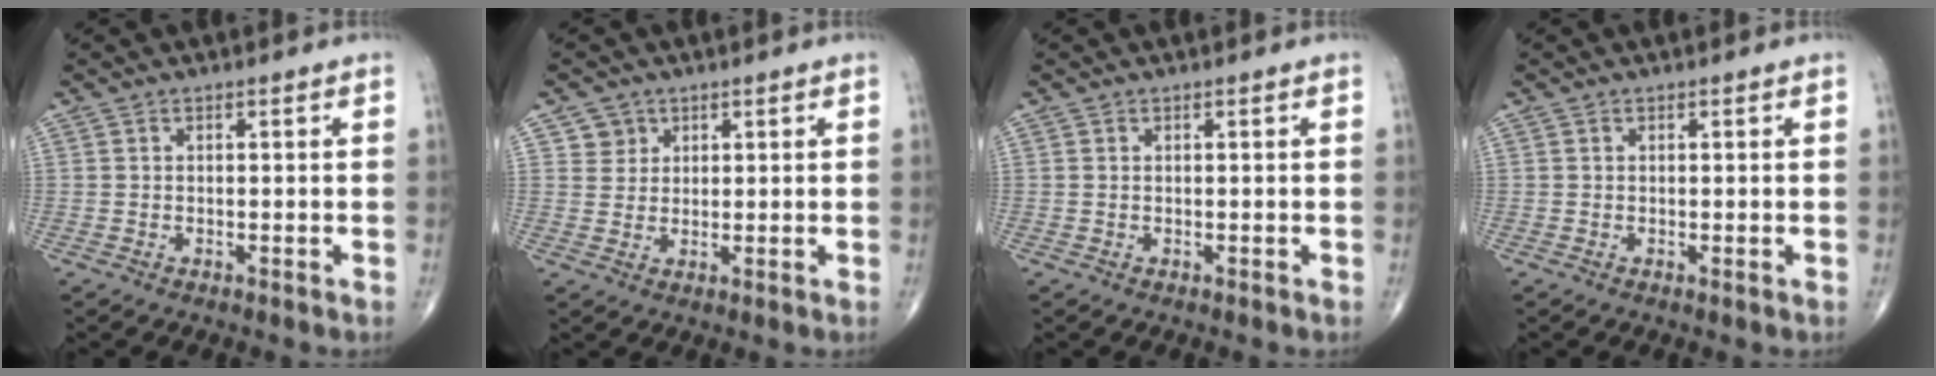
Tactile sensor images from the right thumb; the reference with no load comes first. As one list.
[{"total": 3.2, "force": [1.7, 2.7, 0.0], "torque": [0.023, -0.008, 0.023]}, {"total": 0.0}, {"total": 0.0}]